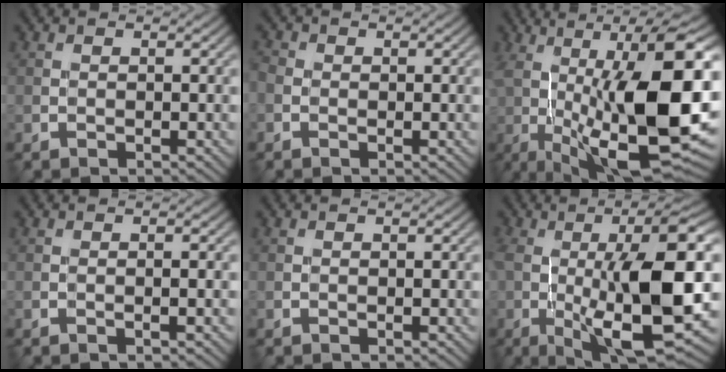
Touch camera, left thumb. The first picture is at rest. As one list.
[{"total": 1.2, "force": [-0.4, 1.0, 0.7], "torque": [-0.015, -0.001, -0.010]}, {"total": 19.4, "force": [-0.7, 6.7, 18.2], "torque": [-0.265, 0.015, -0.005]}, {"total": 1.5, "force": [-0.1, 0.3, 1.5], "torque": [-0.021, 0.003, -0.004]}, {"total": 0.0}, {"total": 15.8, "force": [-1.6, 4.6, 15.0], "torque": [-0.237, 0.007, -0.020]}]